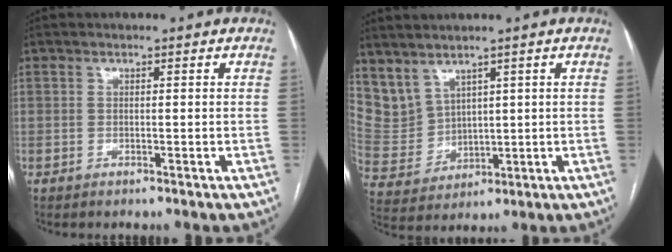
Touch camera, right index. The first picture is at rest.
{"total": 7.1, "force": [5.4, 4.1, 1.9], "torque": [-0.055, 0.009, 0.140]}